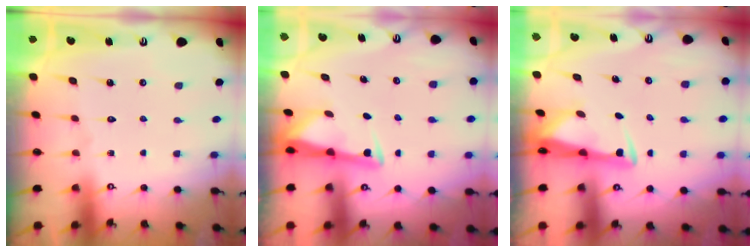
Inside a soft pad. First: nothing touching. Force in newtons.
{"total": 3.2, "press": 3.1, "slide": 0.4}
{"total": 3.0, "press": 2.9, "slide": 0.9}